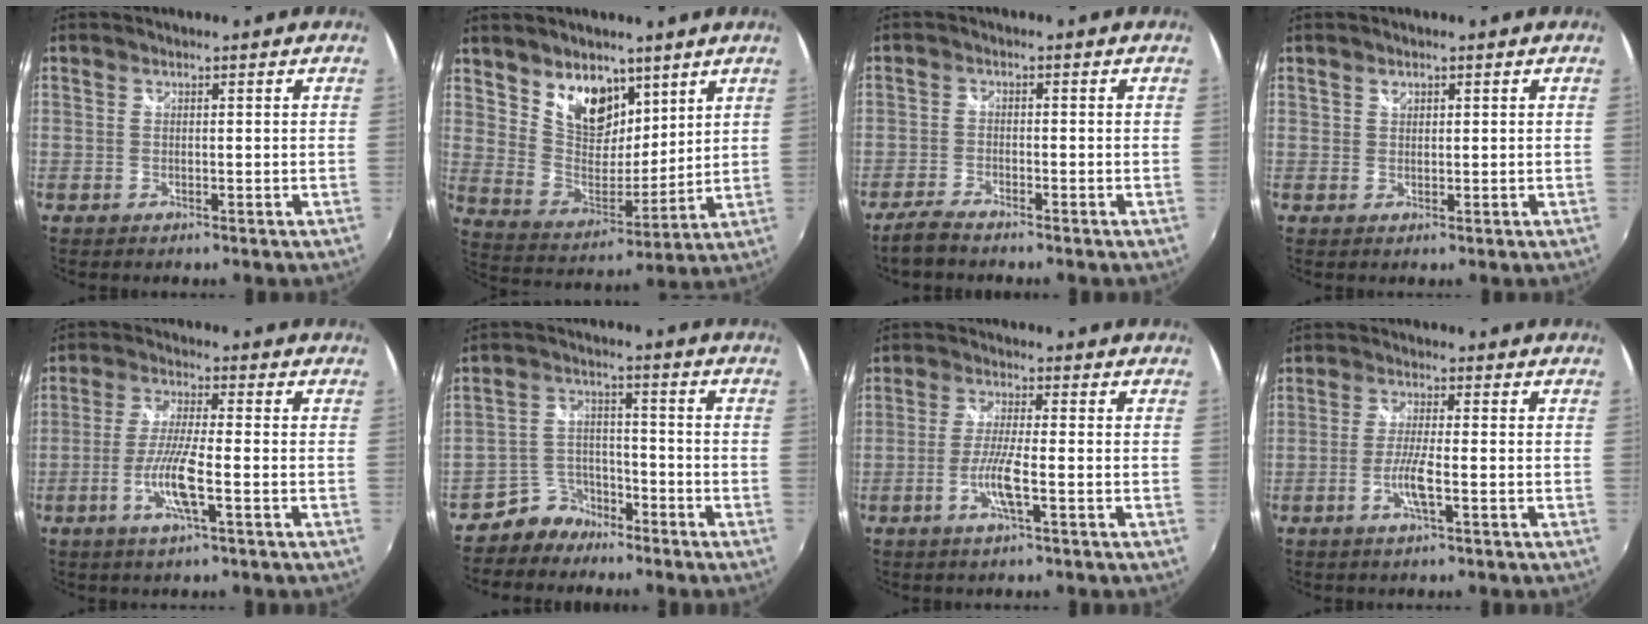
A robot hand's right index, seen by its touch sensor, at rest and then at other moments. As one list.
[{"total": 12.8, "force": [8.1, 7.7, 6.2], "torque": [-0.108, -0.004, 0.158]}, {"total": 3.6, "force": [-3.2, 0.6, 1.5], "torque": [-0.052, -0.007, -0.066]}, {"total": 1.2, "force": [0.8, 0.8, 0.4], "torque": [-0.005, 0.006, 0.016]}, {"total": 7.9, "force": [-2.9, 0.5, 7.4], "torque": [-0.151, -0.007, -0.058]}, {"total": 6.4, "force": [-5.1, 3.8, 0.5], "torque": [-0.020, 0.023, -0.092]}, {"total": 5.6, "force": [-2.2, 0.1, 5.1], "torque": [-0.107, -0.006, -0.044]}, {"total": 4.7, "force": [-1.9, 0.2, 4.3], "torque": [-0.088, -0.006, -0.038]}]